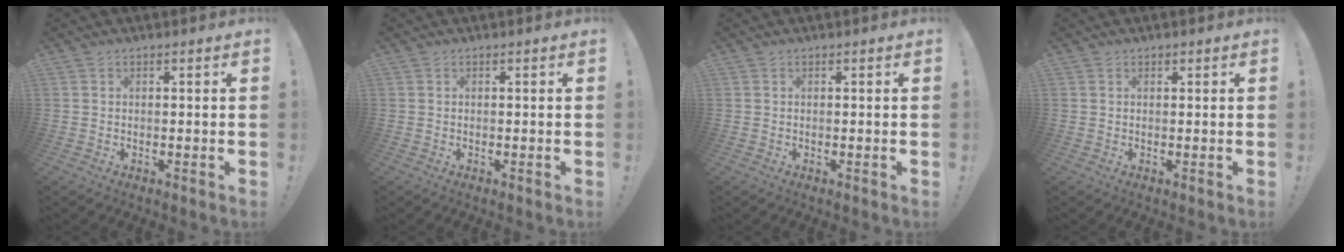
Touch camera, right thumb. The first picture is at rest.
{"total": 0.0}
{"total": 0.0}
{"total": 0.5, "force": [0.4, 0.4, 0.0], "torque": [0.006, -0.002, 0.006]}